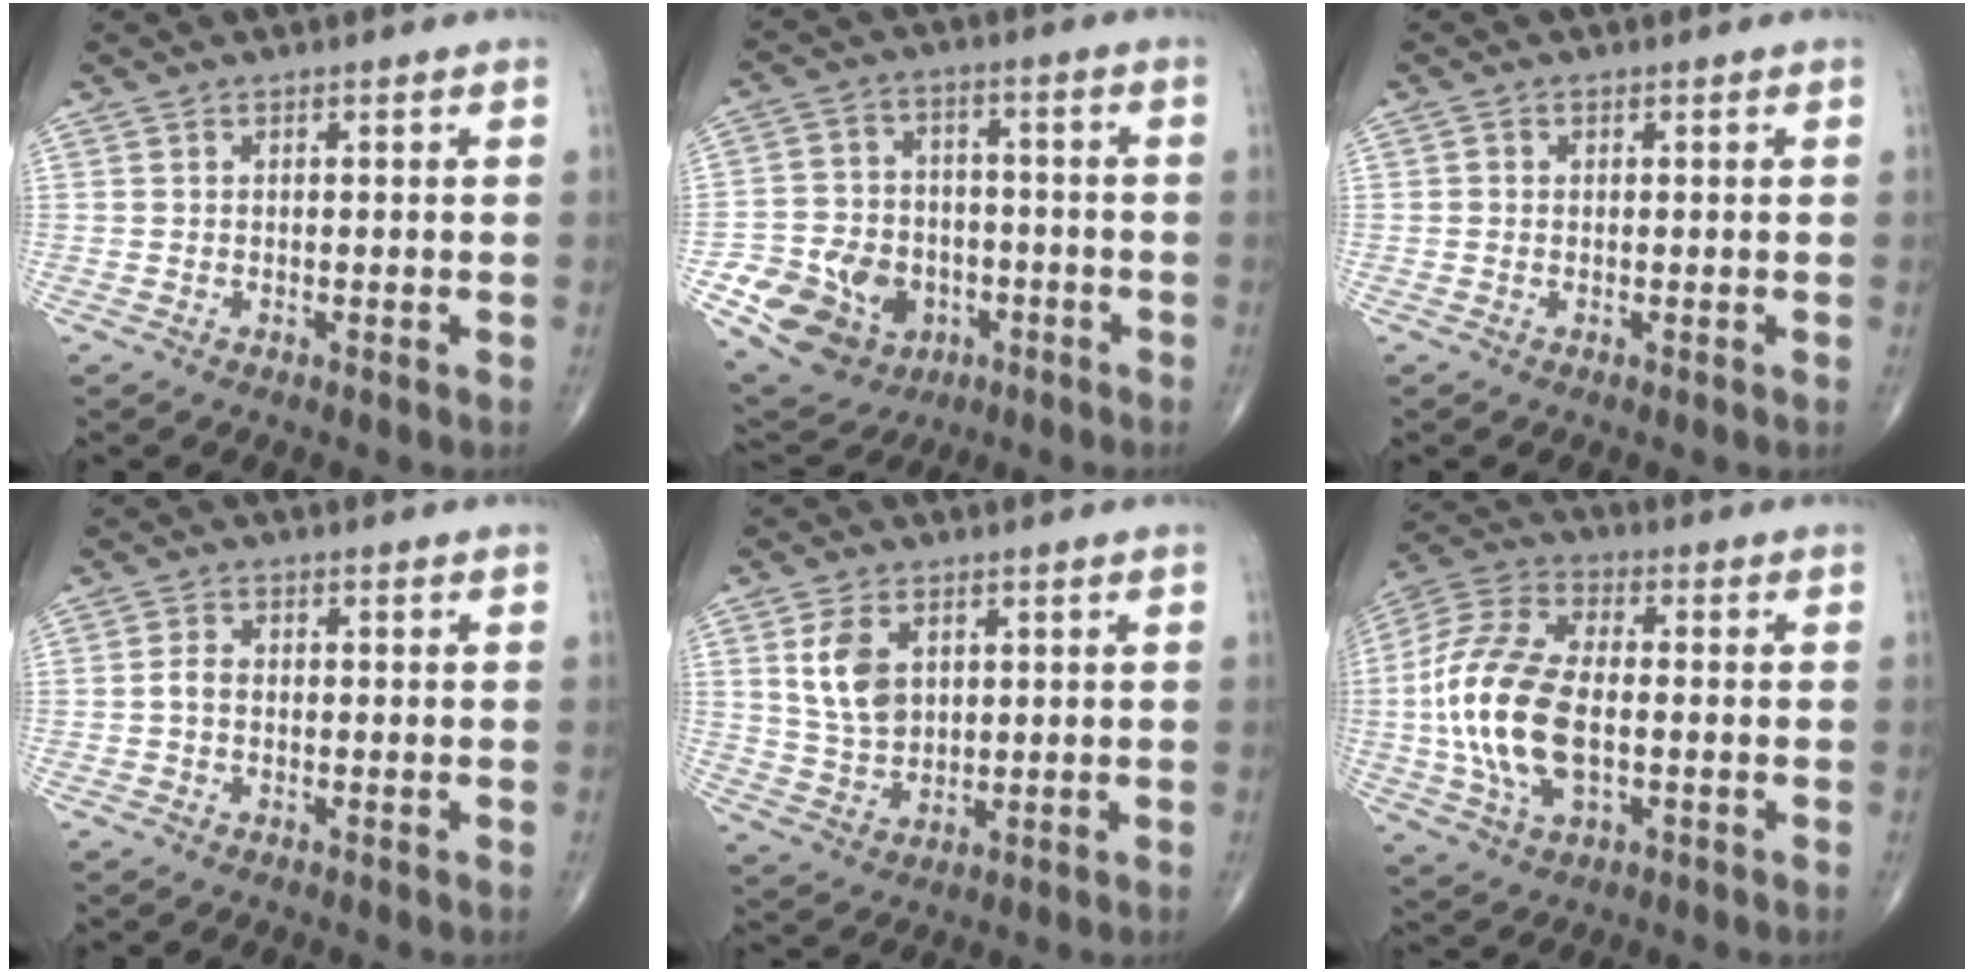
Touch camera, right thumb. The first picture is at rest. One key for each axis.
{"total": 15.9, "fx": -5.7, "fy": 13.0, "fz": 7.1, "tx": -0.110, "ty": 0.038, "tz": -0.084}
{"total": 0.6, "fx": 0.1, "fy": 0.6, "fz": 0.2, "tx": -0.001, "ty": 0.000, "tz": 0.000}
{"total": 2.0, "fx": -0.4, "fy": 1.3, "fz": 1.4, "tx": -0.026, "ty": 0.006, "tz": -0.012}
{"total": 7.9, "fx": 2.4, "fy": 5.3, "fz": 5.4, "tx": -0.089, "ty": -0.010, "tz": 0.055}
{"total": 18.5, "fx": -1.9, "fy": 9.8, "fz": 15.6, "tx": -0.335, "ty": 0.015, "tz": -0.036}